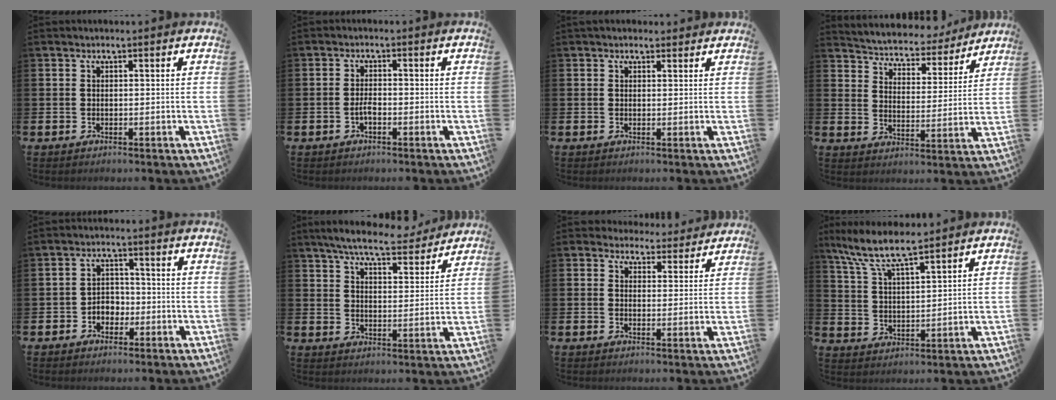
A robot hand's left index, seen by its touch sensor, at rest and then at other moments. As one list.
[{"total": 1.8, "force": [-0.8, 0.6, 1.4], "torque": [-0.028, 0.002, -0.016]}, {"total": 1.2, "force": [1.0, 0.6, 0.2], "torque": [0.005, 0.004, 0.016]}, {"total": 5.1, "force": [4.8, 1.5, 0.1], "torque": [-0.026, -0.046, 0.077]}, {"total": 3.1, "force": [-1.8, 2.4, 1.0], "torque": [-0.026, 0.006, -0.042]}, {"total": 7.6, "force": [7.1, 1.2, 2.5], "torque": [-0.059, -0.040, 0.122]}, {"total": 3.6, "force": [3.2, 1.5, -0.1], "torque": [0.000, -0.023, 0.054]}, {"total": 7.7, "force": [6.9, 0.9, 3.3], "torque": [-0.091, -0.028, 0.122]}]